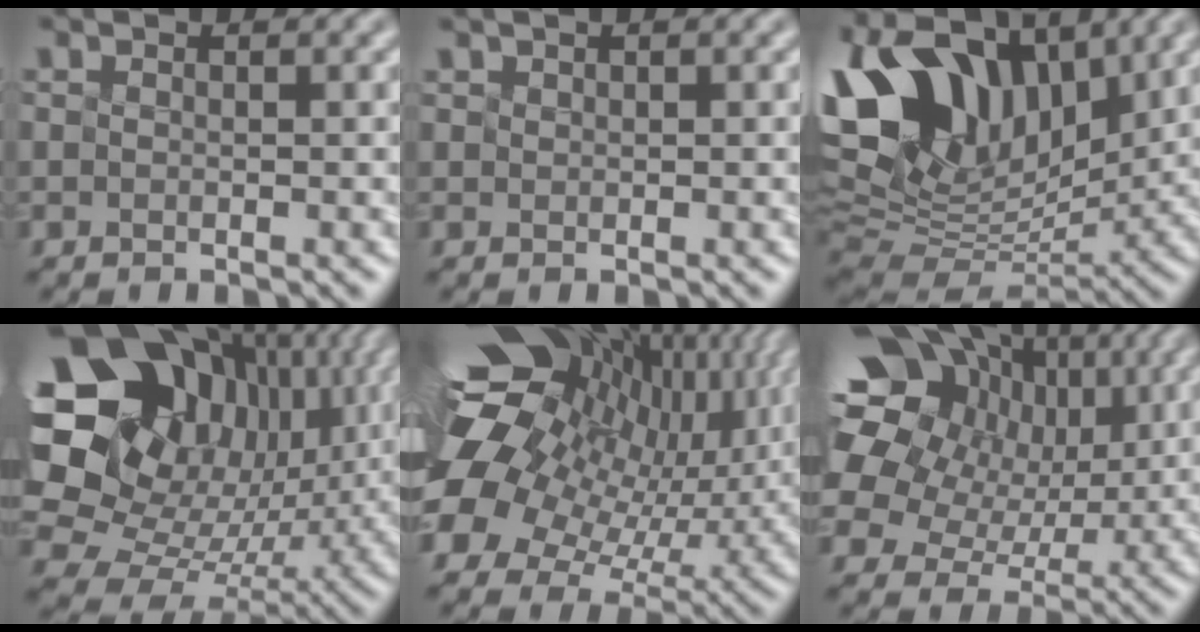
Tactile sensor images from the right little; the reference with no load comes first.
{"total": 0.6, "force": [0.6, 0.0, -0.1], "torque": [-0.003, 0.003, 0.018]}
{"total": 15.3, "force": [6.6, 9.5, 10.0], "torque": [-0.220, 0.036, 0.127]}
{"total": 19.3, "force": [6.5, 14.9, 10.3], "torque": [-0.228, 0.038, 0.145]}
{"total": 18.2, "force": [4.4, 11.4, 13.5], "torque": [-0.256, -0.002, 0.112]}
{"total": 17.6, "force": [5.6, 13.8, 9.4], "torque": [-0.210, 0.052, 0.090]}